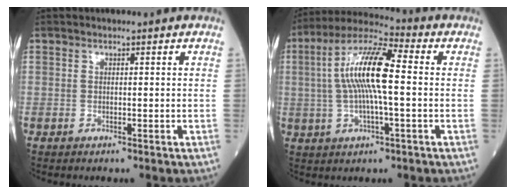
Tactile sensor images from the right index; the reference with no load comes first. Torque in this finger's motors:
{"motor_torque": [2.08, 0.06, 0.97, 0.21]}